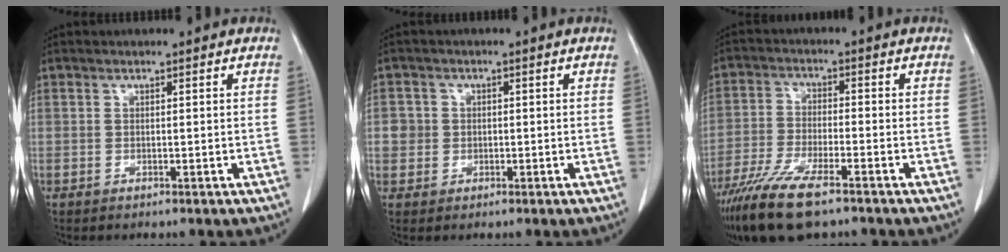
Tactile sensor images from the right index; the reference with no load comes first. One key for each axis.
{"total": 2.7, "fx": 0.1, "fy": 2.7, "fz": 0.4, "tx": 0.006, "ty": 0.010, "tz": 0.004}
{"total": 11.3, "fx": -8.0, "fy": 2.3, "fz": 7.6, "tx": -0.146, "ty": -0.027, "tz": -0.141}